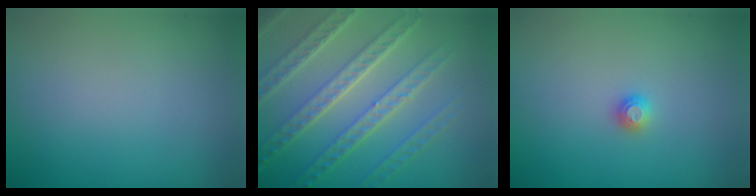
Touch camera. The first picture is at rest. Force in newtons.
{"total": 8.0, "press": 5.5, "slide": 5.9}
{"total": 1.0, "press": 1.0, "slide": 0.1}